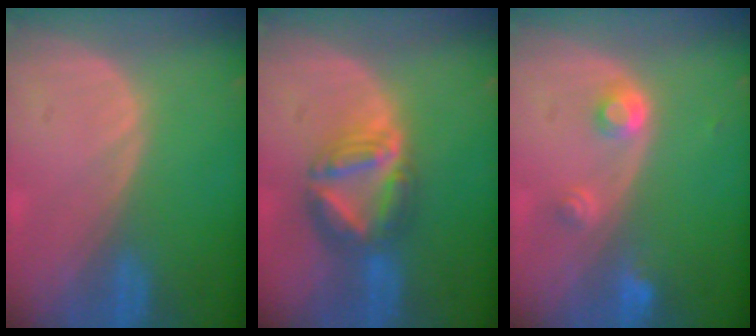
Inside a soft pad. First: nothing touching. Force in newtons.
{"total": 7.5, "press": 6.6, "slide": 3.4}
{"total": 2.9, "press": 2.9, "slide": 0.5}